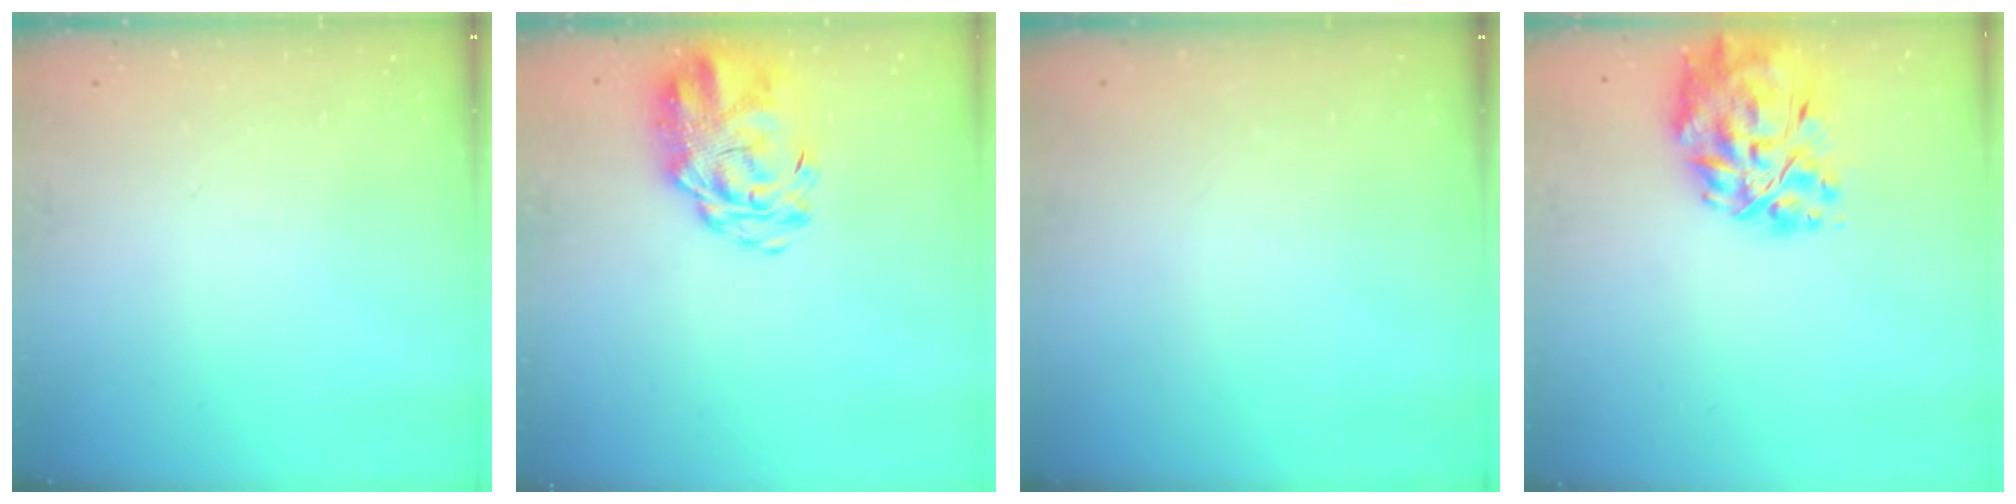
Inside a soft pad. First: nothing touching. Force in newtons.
{"total": 5.9, "press": 5.6, "slide": 2.1}
{"total": 0.0}
{"total": 19.3, "press": 18.2, "slide": 6.4}